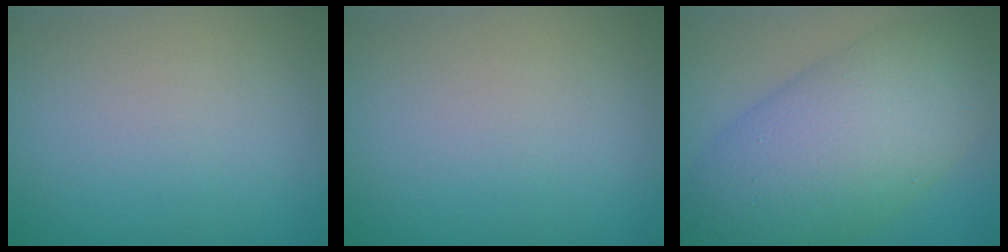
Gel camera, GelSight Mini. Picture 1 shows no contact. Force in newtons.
{"total": 0.0}
{"total": 10.4, "press": 10.4, "slide": 0.2}